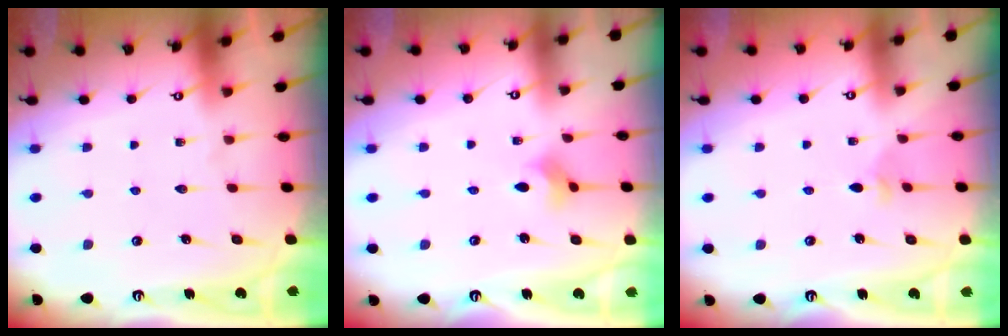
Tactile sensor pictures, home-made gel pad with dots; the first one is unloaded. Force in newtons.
{"total": 2.6, "press": 2.5, "slide": 0.6}
{"total": 2.6, "press": 2.5, "slide": 0.7}